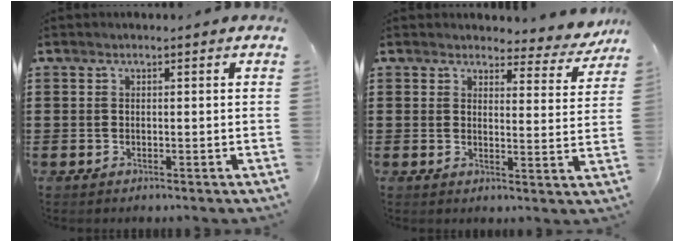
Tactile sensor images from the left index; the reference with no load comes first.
{"total": 4.2, "force": [3.9, 0.9, 1.1], "torque": [-0.022, -0.023, 0.066]}